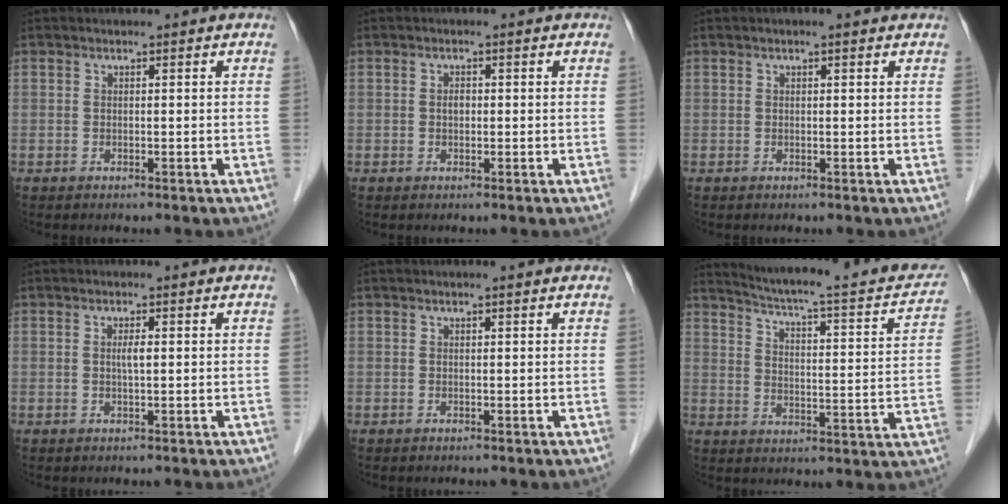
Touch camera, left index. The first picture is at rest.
{"total": 1.1, "force": [-0.3, 0.7, 0.8], "torque": [-0.013, -0.002, -0.006]}
{"total": 1.0, "force": [0.5, 0.2, 0.8], "torque": [-0.017, 0.007, 0.004]}
{"total": 1.4, "force": [-0.1, 0.1, 1.4], "torque": [-0.027, -0.004, -0.003]}
{"total": 0.5, "force": [0.2, -0.1, 0.5], "torque": [-0.010, 0.002, 0.003]}
{"total": 21.3, "force": [18.5, 2.7, 10.1], "torque": [-0.144, -0.026, 0.230]}